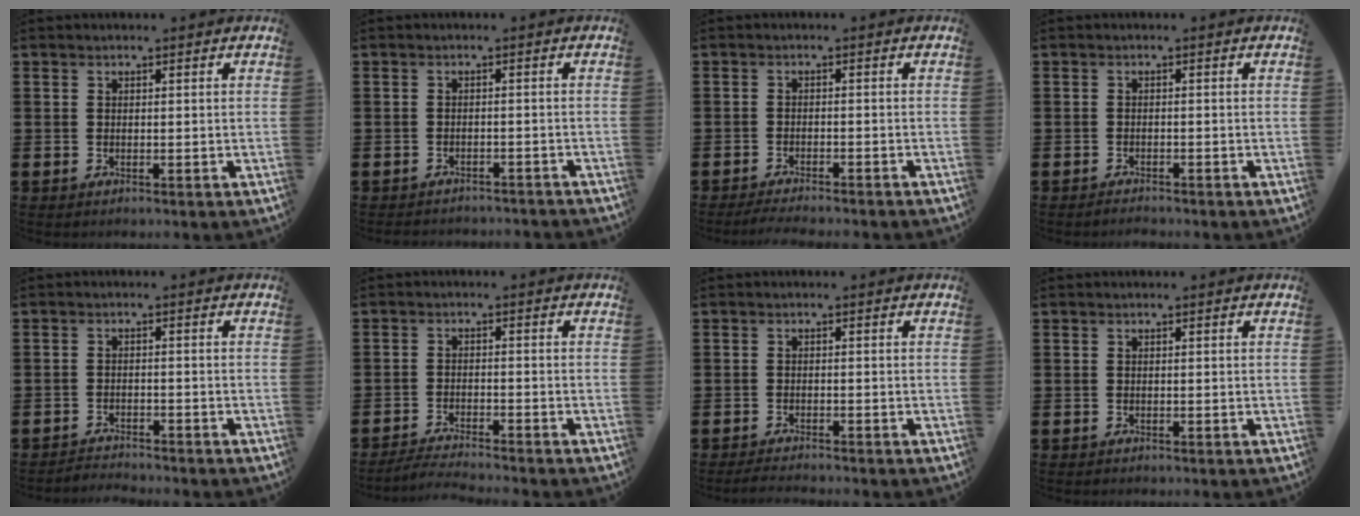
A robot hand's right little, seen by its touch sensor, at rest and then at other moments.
{"total": 1.3, "force": [-1.3, 0.0, -0.1], "torque": [-0.002, 0.002, -0.029]}
{"total": 1.7, "force": [-1.6, -0.1, 0.5], "torque": [-0.007, 0.002, -0.032]}
{"total": 1.0, "force": [-1.0, 0.0, 0.0], "torque": [-0.003, -0.001, -0.021]}
{"total": 1.9, "force": [-1.9, -0.1, -0.2], "torque": [-0.001, 0.004, -0.042]}
{"total": 2.4, "force": [-2.4, -0.2, 0.4], "torque": [-0.007, 0.003, -0.049]}
{"total": 1.3, "force": [-1.3, 0.0, 0.4], "torque": [-0.008, 0.002, -0.025]}
{"total": 0.0}